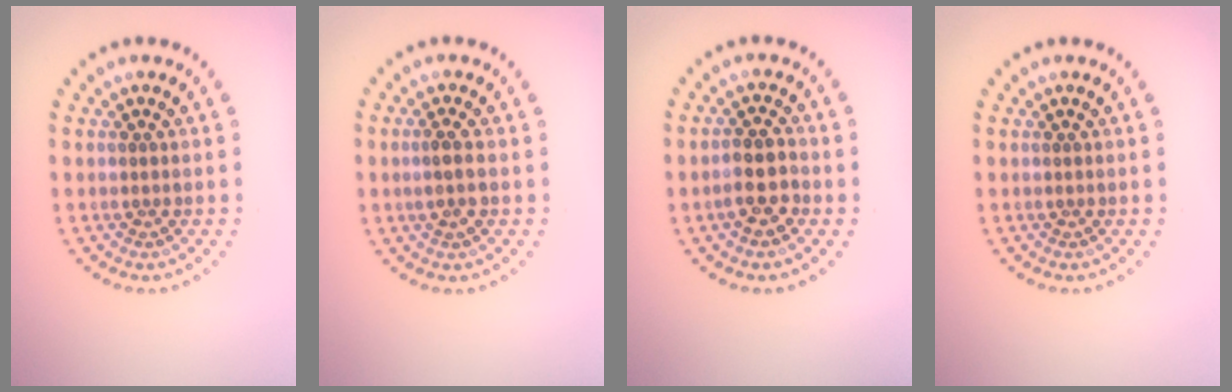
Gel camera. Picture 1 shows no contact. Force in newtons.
{"total": 1.7, "press": 1.6, "slide": 0.7}
{"total": 2.8, "press": 2.6, "slide": 1.0}
{"total": 0.0}